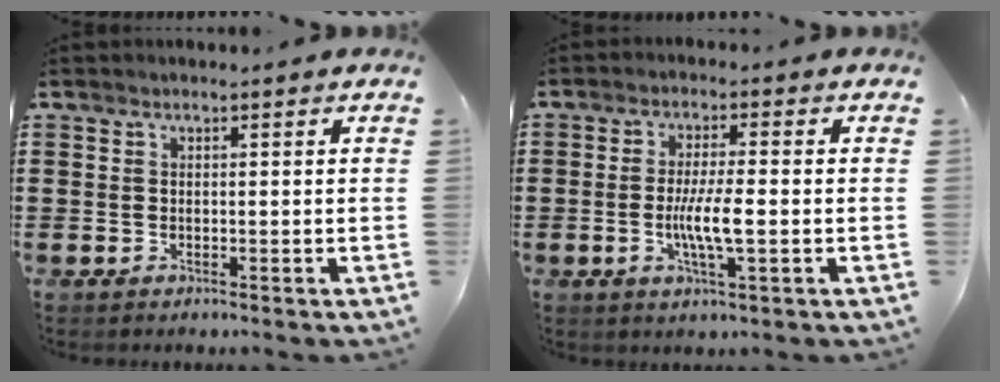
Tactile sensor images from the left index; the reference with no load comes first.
{"total": 6.1, "force": [-1.0, 0.9, 5.9], "torque": [-0.123, -0.007, -0.026]}